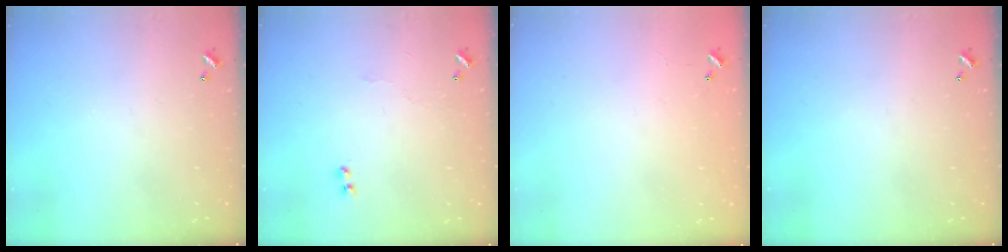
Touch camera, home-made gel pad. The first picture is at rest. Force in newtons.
{"total": 2.6, "press": 2.5, "slide": 0.5}
{"total": 7.8, "press": 7.8, "slide": 0.7}
{"total": 0.0}